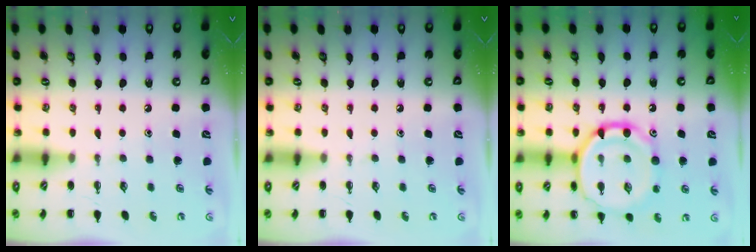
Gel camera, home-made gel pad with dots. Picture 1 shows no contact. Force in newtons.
{"total": 0.0}
{"total": 17.0, "press": 16.9, "slide": 1.7}